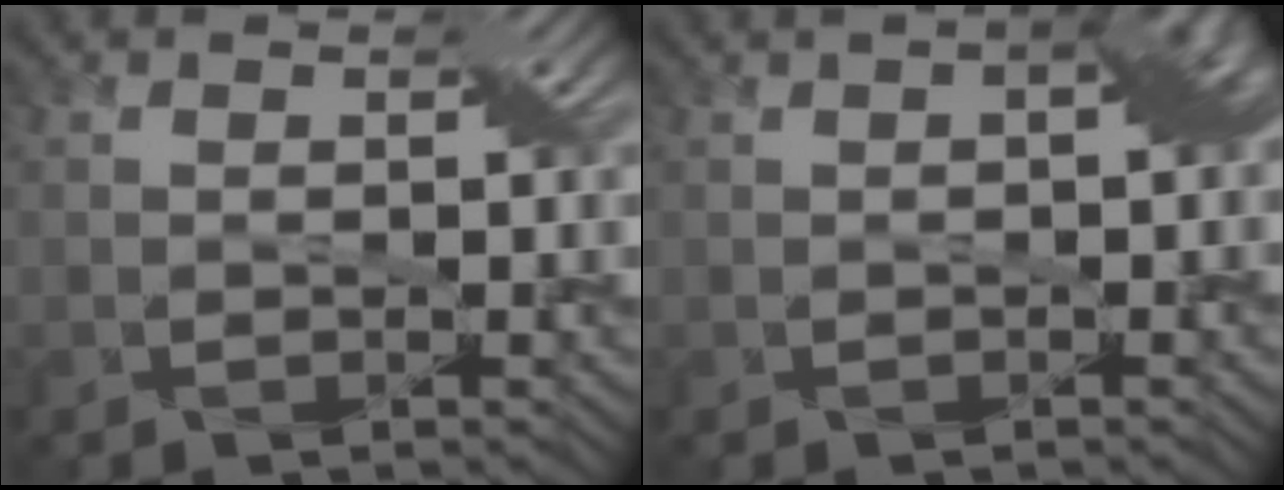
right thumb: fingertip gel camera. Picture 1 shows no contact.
{"total": 3.7, "force": [0.4, 1.6, 3.3], "torque": [-0.036, 0.011, 0.006]}